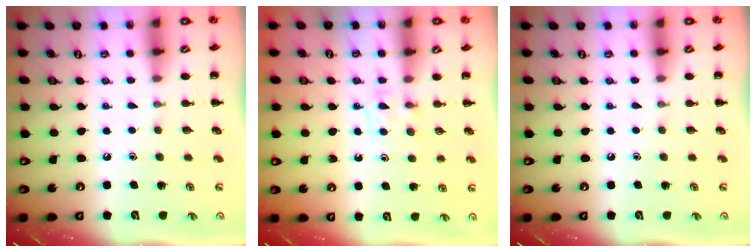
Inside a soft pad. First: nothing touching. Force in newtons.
{"total": 3.8, "press": 3.5, "slide": 1.5}
{"total": 0.0}